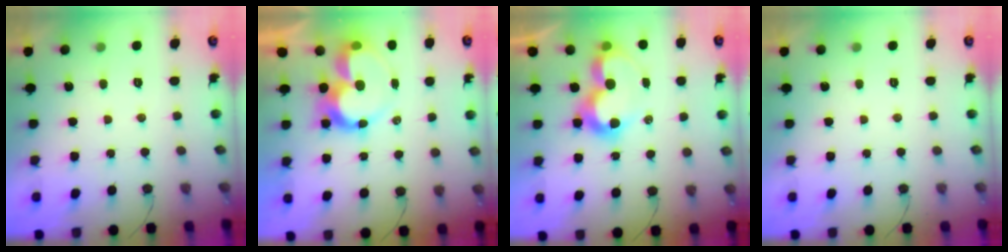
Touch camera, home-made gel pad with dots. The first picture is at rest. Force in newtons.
{"total": 12.7, "press": 12.6, "slide": 0.9}
{"total": 10.7, "press": 10.7, "slide": 1.1}
{"total": 0.0}